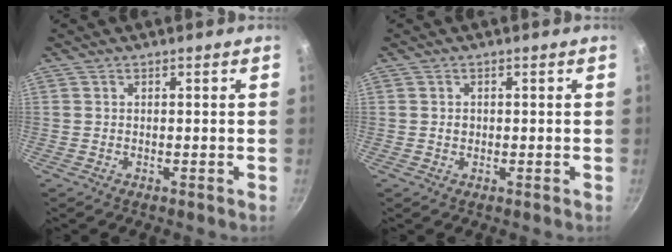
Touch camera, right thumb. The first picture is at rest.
{"total": 1.1, "force": [0.0, 0.9, 0.5], "torque": [-0.005, 0.002, 0.000]}